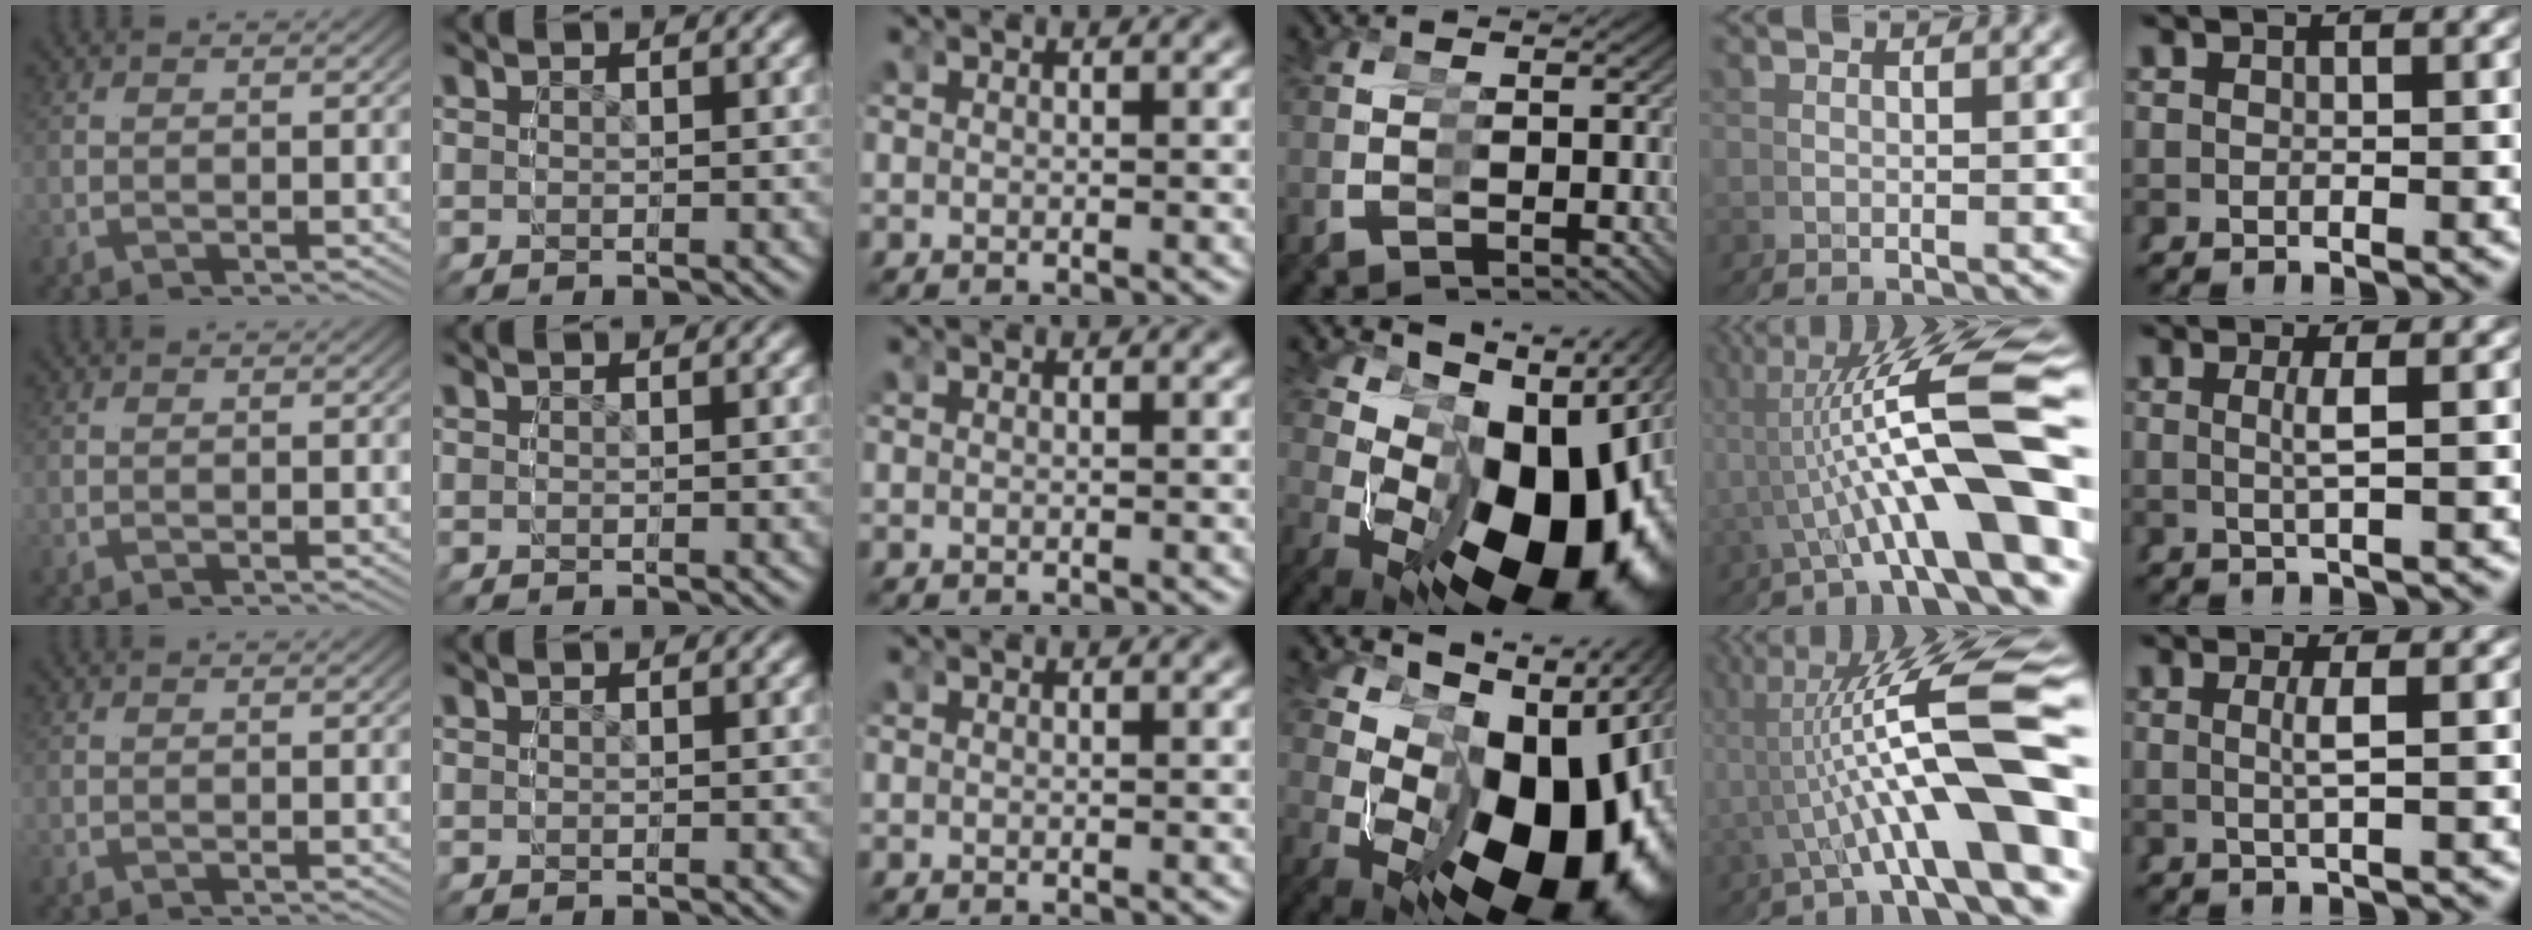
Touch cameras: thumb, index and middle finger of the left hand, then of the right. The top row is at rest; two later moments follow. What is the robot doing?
{"motion": "grasp_and_lifting", "object": "legos"}